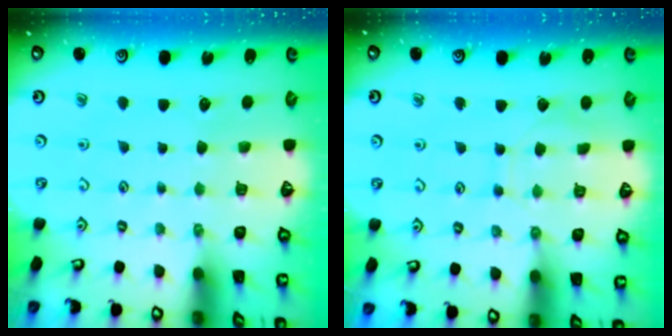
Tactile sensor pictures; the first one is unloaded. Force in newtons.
{"total": 7.4, "press": 7.3, "slide": 0.8}